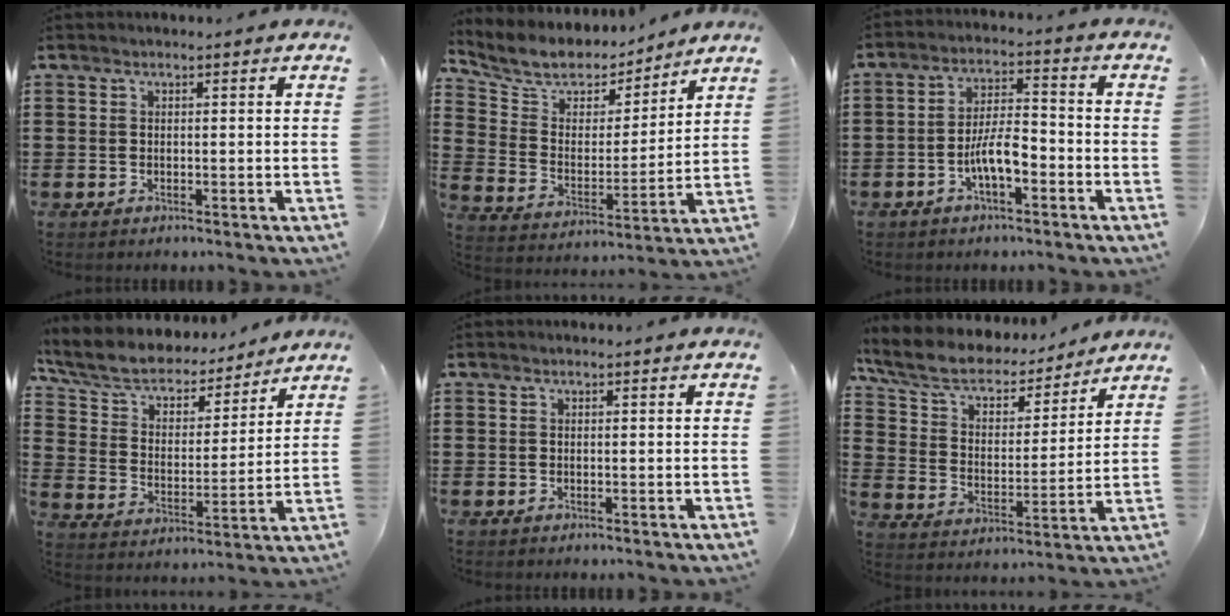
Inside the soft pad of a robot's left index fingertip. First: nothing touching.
{"total": 7.2, "force": [6.5, 3.0, 1.1], "torque": [-0.066, -0.042, 0.112]}
{"total": 6.3, "force": [-2.8, 2.2, 5.3], "torque": [-0.117, 0.007, -0.060]}
{"total": 6.8, "force": [6.1, 2.3, 2.0], "torque": [-0.069, -0.037, 0.104]}
{"total": 0.0}
{"total": 7.8, "force": [6.6, 2.8, 3.0], "torque": [-0.091, -0.038, 0.114]}